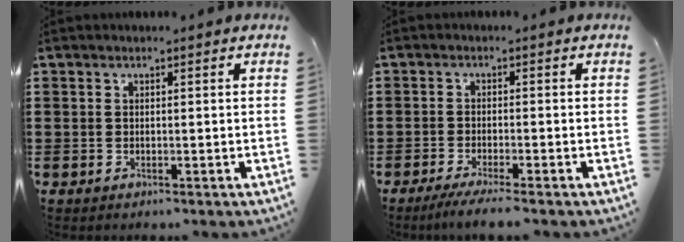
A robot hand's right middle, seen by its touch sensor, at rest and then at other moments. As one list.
[{"total": 2.5, "force": [-2.0, -0.4, 1.4], "torque": [-0.029, -0.005, -0.039]}]